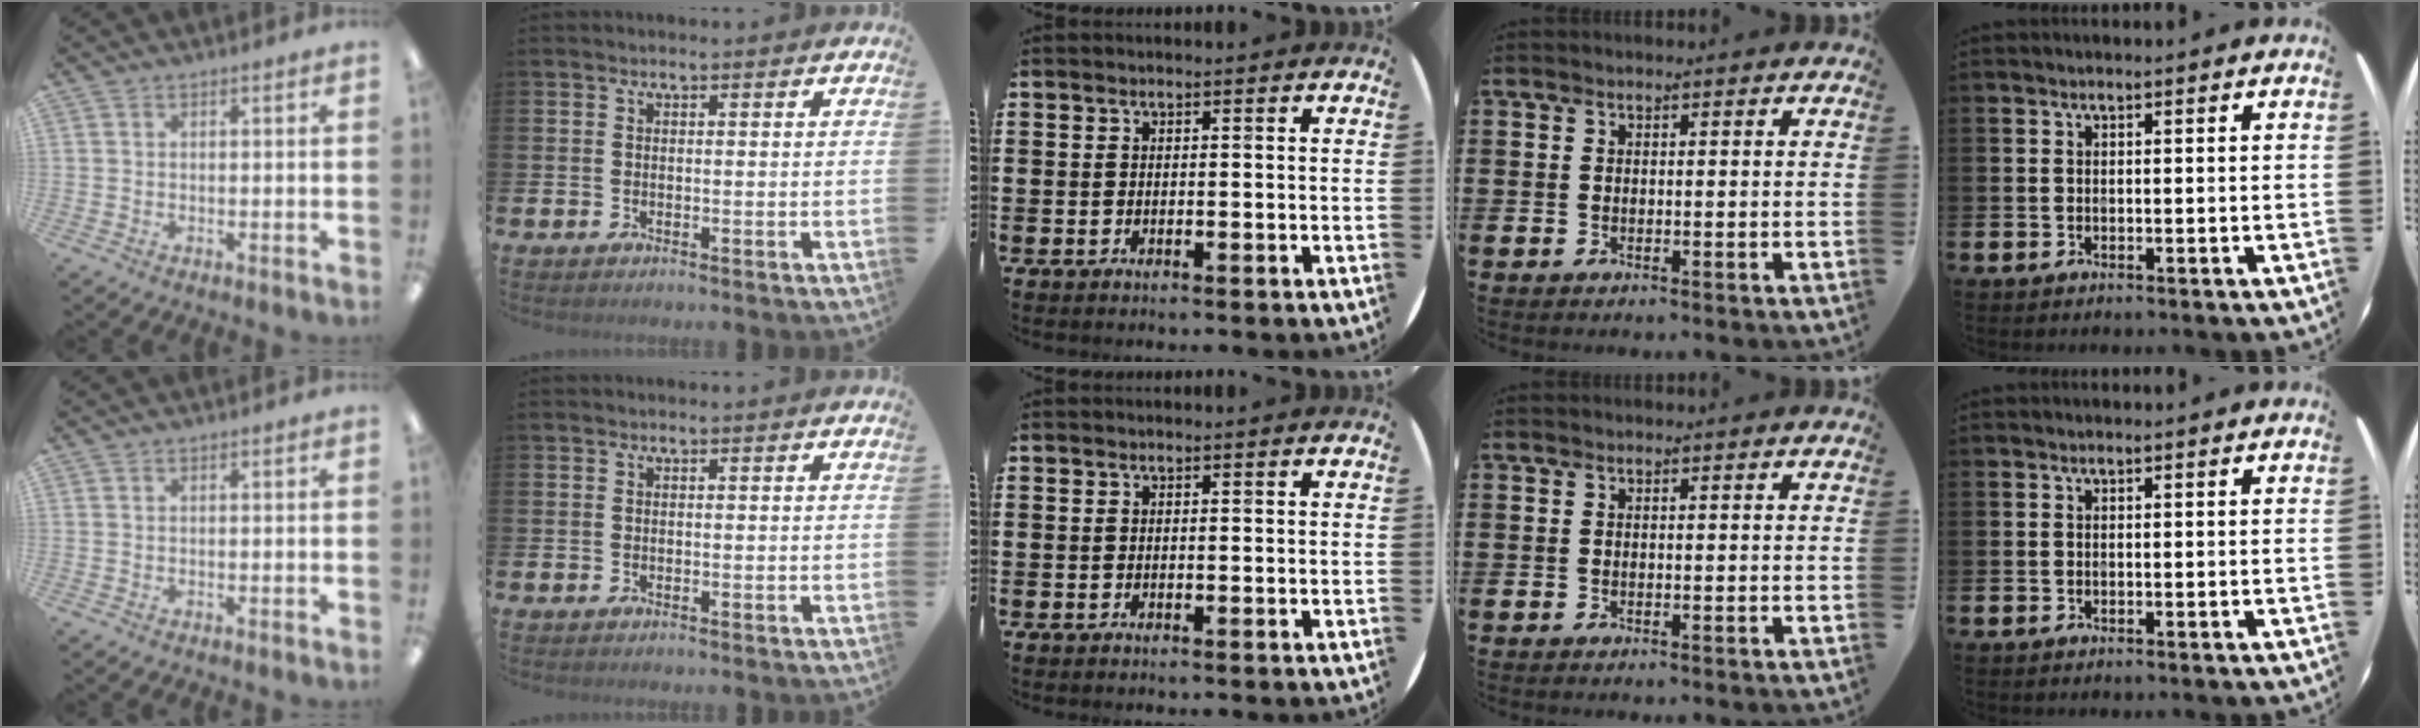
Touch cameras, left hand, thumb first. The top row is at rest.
{}